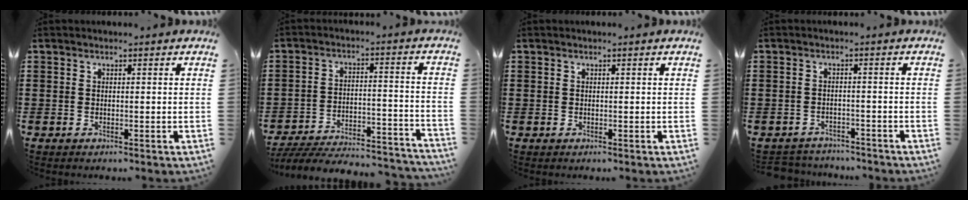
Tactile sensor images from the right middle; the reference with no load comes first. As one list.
[{"total": 6.1, "force": [-5.8, 0.7, 1.8], "torque": [-0.039, 0.002, -0.116]}, {"total": 0.0}, {"total": 2.4, "force": [-2.3, 0.4, -0.2], "torque": [-0.005, -0.001, -0.052]}]